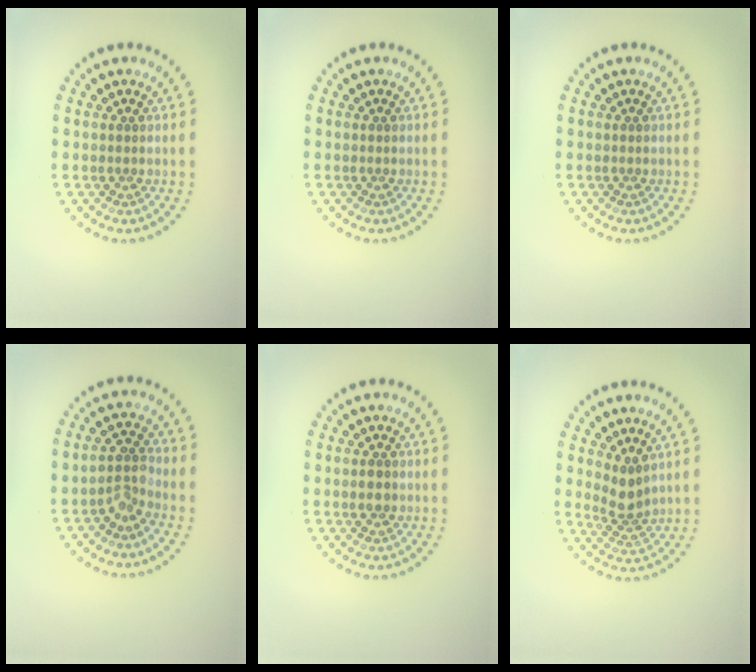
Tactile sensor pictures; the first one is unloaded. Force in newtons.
{"total": 0.0}
{"total": 0.0}
{"total": 2.1, "press": 1.7, "slide": 1.3}
{"total": 1.5, "press": 1.5, "slide": 0.1}
{"total": 2.4, "press": 1.8, "slide": 1.6}